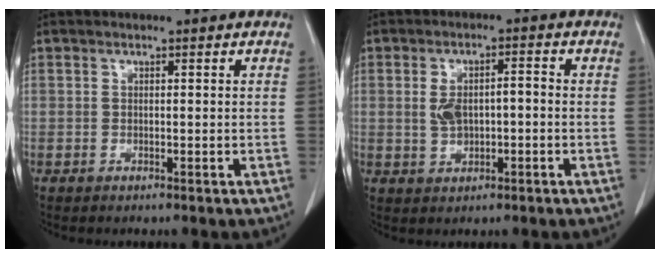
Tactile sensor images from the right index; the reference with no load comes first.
{"total": 4.9, "force": [-0.1, 2.4, 4.2], "torque": [-0.081, 0.017, 0.007]}